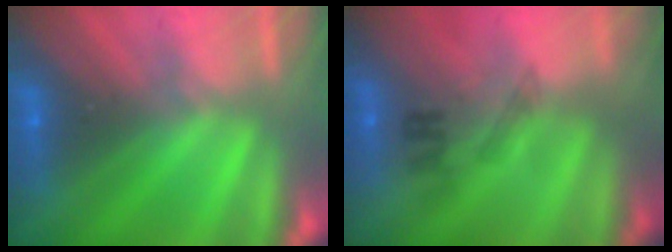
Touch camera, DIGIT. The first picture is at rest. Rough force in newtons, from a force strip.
{"total": 2.3}